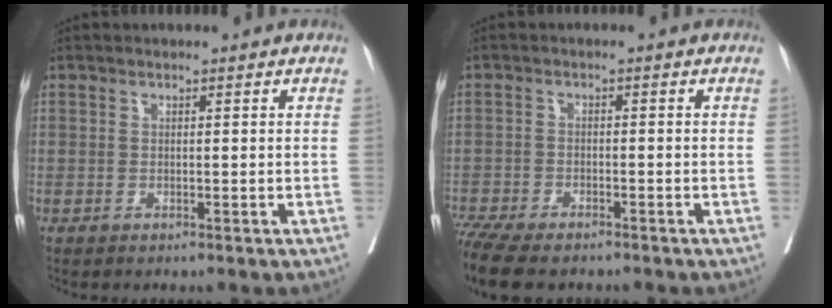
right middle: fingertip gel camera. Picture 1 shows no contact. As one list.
[{"total": 10.5, "force": [-8.5, 3.1, 5.3], "torque": [-0.102, -0.010, -0.137]}]